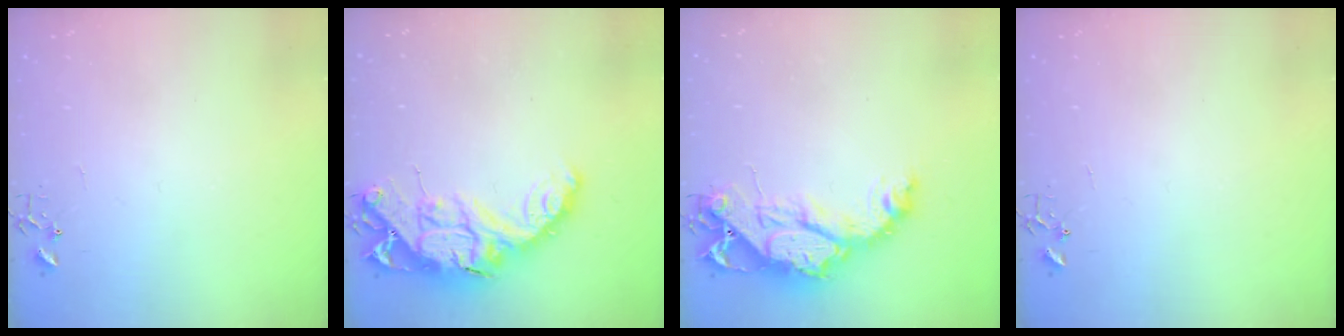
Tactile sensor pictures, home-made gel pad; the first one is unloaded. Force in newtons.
{"total": 18.0, "press": 18.0, "slide": 1.3}
{"total": 14.8, "press": 14.8, "slide": 1.4}
{"total": 0.0}